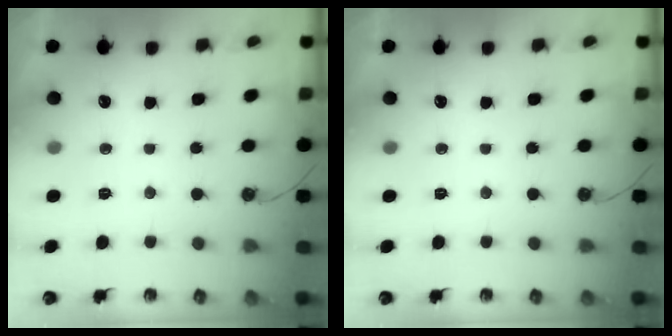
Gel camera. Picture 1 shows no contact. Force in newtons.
{"total": 0.0}